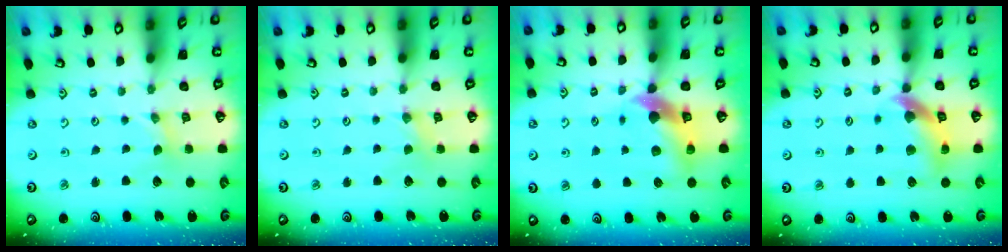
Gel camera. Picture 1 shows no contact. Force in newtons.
{"total": 2.4, "press": 2.4, "slide": 0.4}
{"total": 10.4, "press": 10.3, "slide": 1.6}
{"total": 10.3, "press": 10.2, "slide": 1.7}